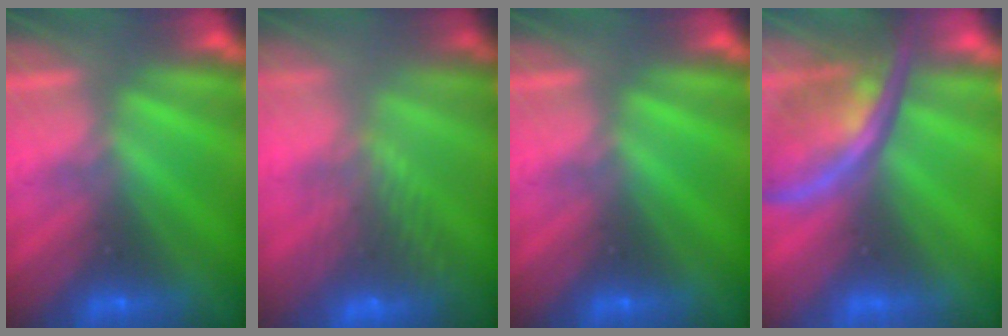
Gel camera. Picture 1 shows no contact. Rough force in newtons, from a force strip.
{"total": 9.0}
{"total": 0.0}
{"total": 2.6}